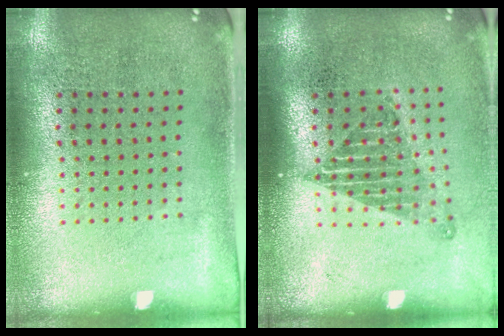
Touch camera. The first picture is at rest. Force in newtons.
{"total": 1.5, "press": 1.2, "slide": 0.9}